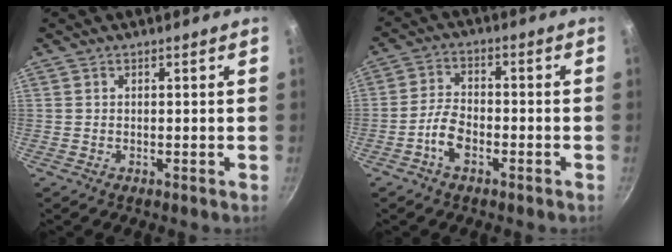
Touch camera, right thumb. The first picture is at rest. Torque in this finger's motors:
{"motor_torque": [-0.47, 0.22, 0.46, -0.08, 0.08]}